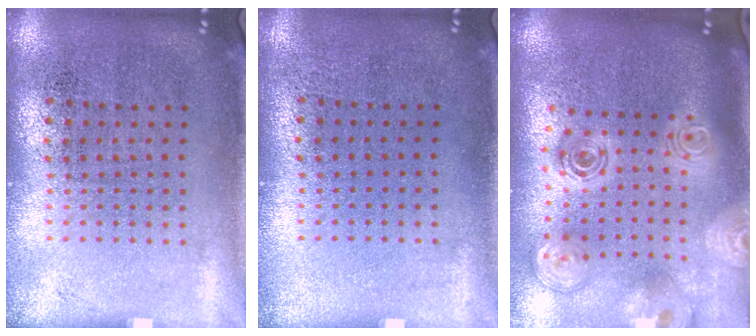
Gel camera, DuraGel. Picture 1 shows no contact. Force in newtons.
{"total": 0.0}
{"total": 2.8, "press": 2.0, "slide": 2.0}